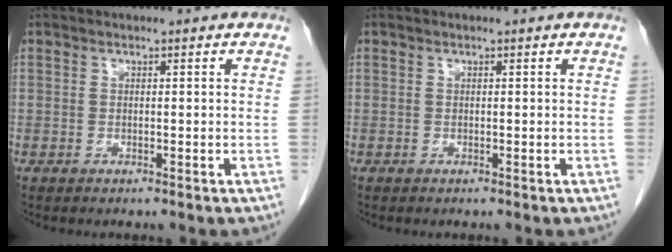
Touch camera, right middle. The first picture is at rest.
{"total": 0.0}